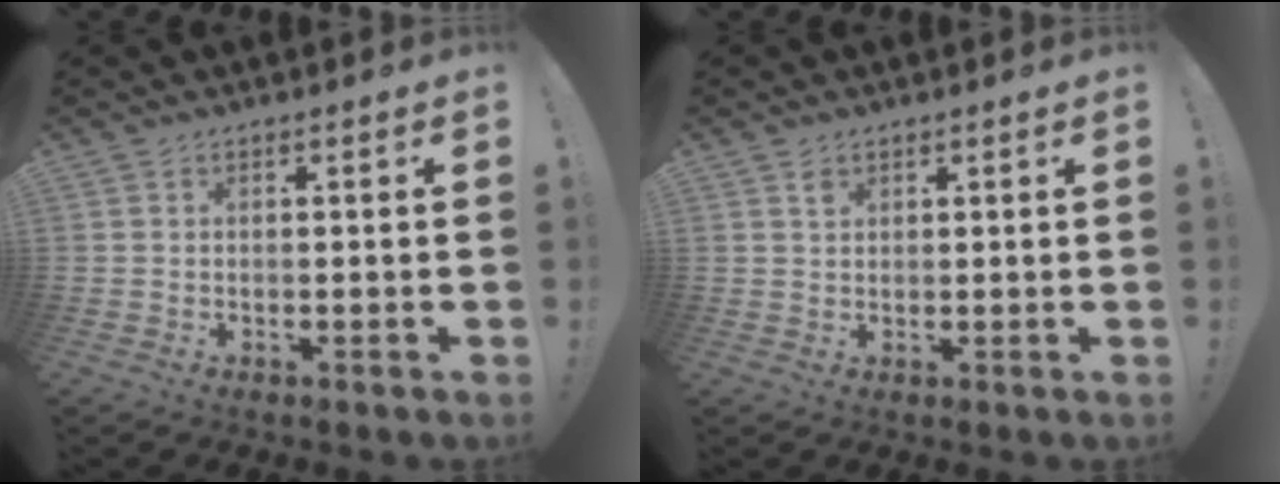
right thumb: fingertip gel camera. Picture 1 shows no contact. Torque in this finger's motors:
{"motor_torque": [0.35, 0.19, -0.01, -0.22, 0.00]}